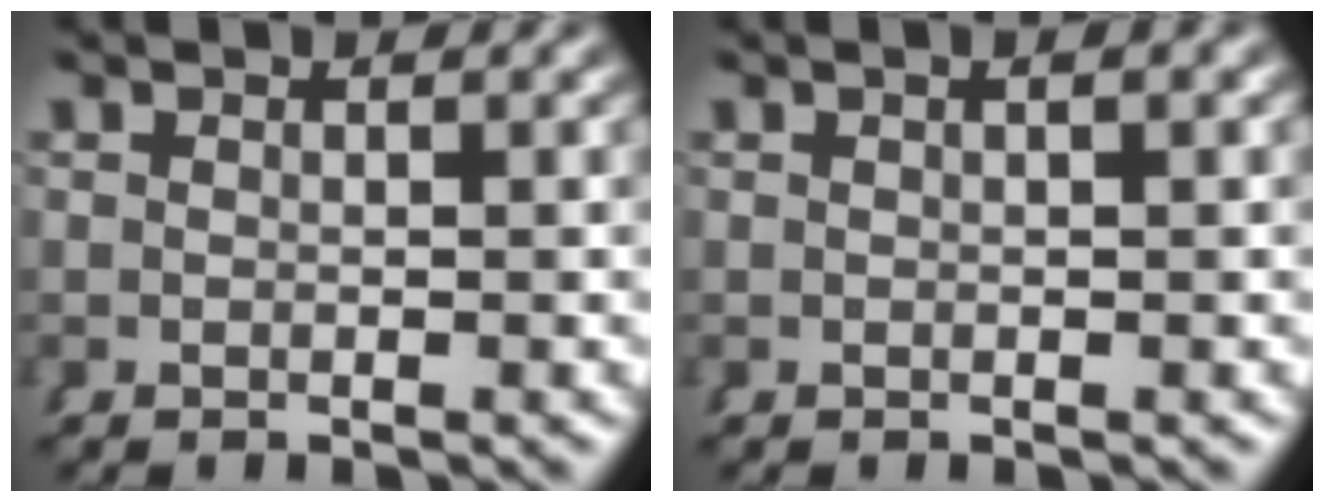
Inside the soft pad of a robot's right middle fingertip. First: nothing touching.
{"total": 0.7, "force": [0.2, 0.0, 0.7], "torque": [-0.011, 0.006, 0.001]}